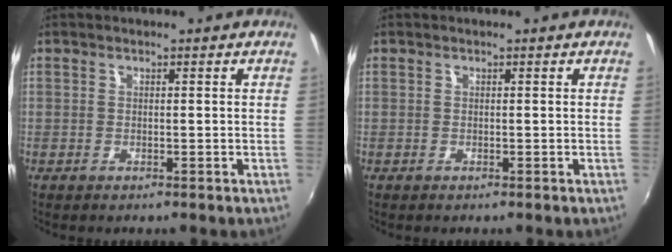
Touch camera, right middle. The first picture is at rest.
{"total": 0.0}